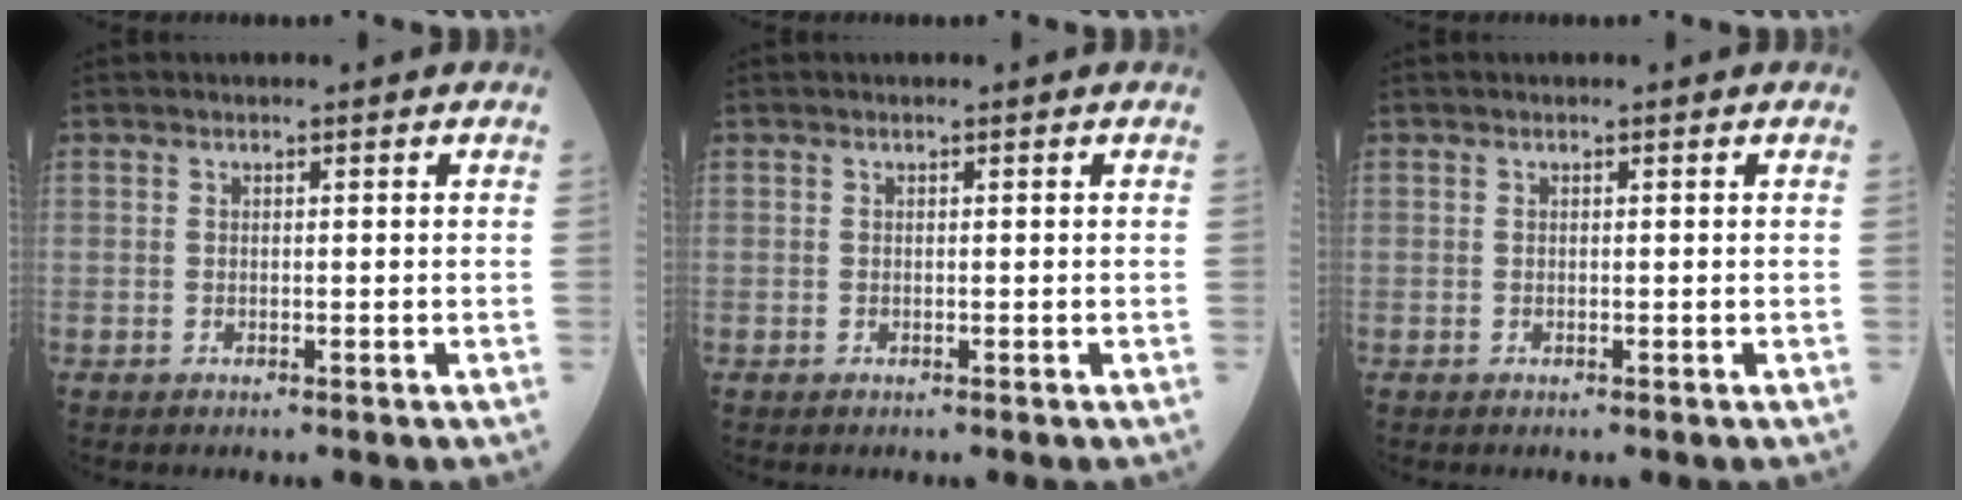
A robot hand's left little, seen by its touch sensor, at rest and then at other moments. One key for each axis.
{"total": 0.0}
{"total": 0.0}